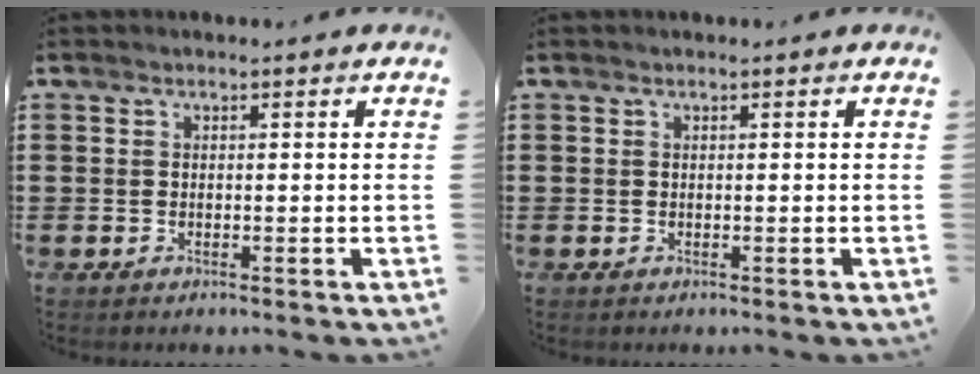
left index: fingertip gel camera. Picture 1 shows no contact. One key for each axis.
{"total": 0.0}